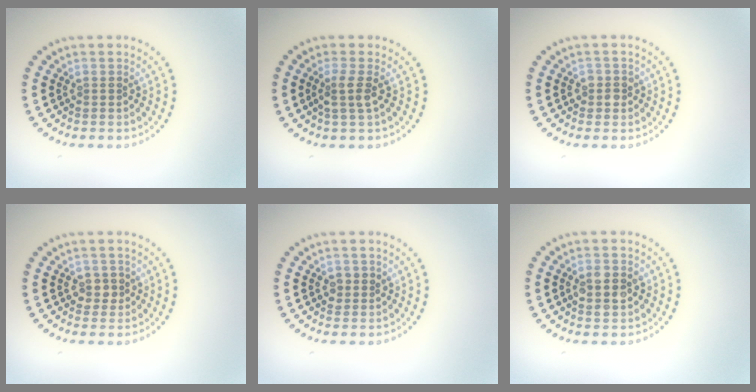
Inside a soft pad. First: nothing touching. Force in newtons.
{"total": 1.9, "press": 1.5, "slide": 1.2}
{"total": 1.3, "press": 1.2, "slide": 0.5}
{"total": 1.5, "press": 1.4, "slide": 0.6}
{"total": 1.4, "press": 1.3, "slide": 0.4}
{"total": 2.8, "press": 2.8, "slide": 0.2}